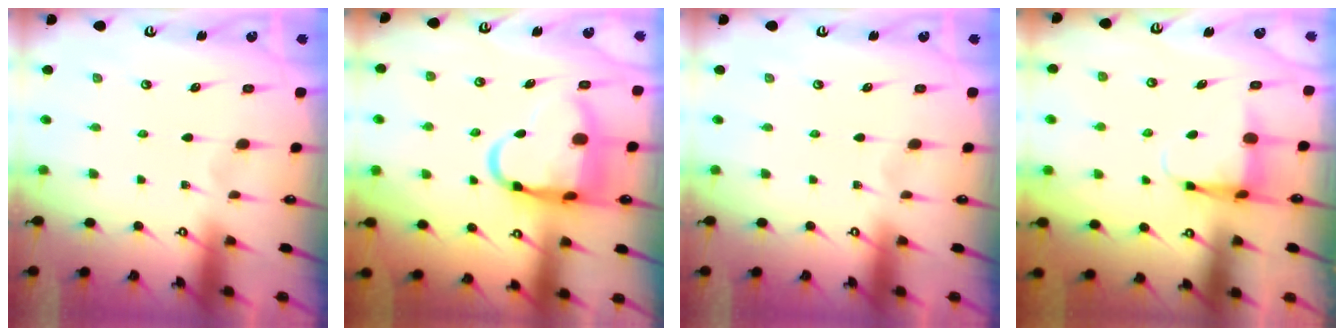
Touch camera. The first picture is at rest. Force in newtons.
{"total": 12.2, "press": 12.1, "slide": 1.9}
{"total": 0.0}
{"total": 4.3, "press": 4.3, "slide": 0.1}